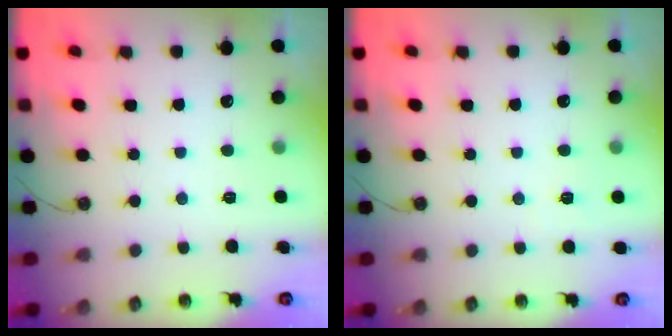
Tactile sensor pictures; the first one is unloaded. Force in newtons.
{"total": 2.8, "press": 2.7, "slide": 0.9}